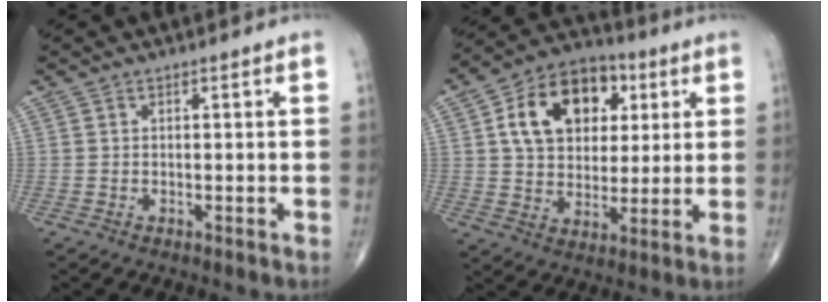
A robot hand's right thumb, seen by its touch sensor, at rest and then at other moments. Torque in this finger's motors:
{"motor_torque": [0.88, 3.07, 1.50, 0.61, 0.15]}